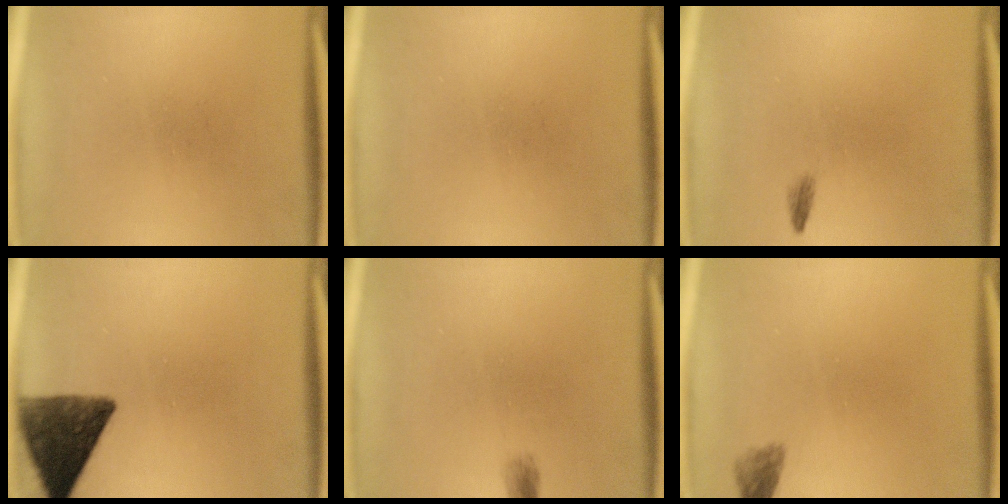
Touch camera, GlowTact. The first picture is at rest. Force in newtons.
{"total": 0.0}
{"total": 0.7}
{"total": 11.1}
{"total": 1.4}
{"total": 1.7}